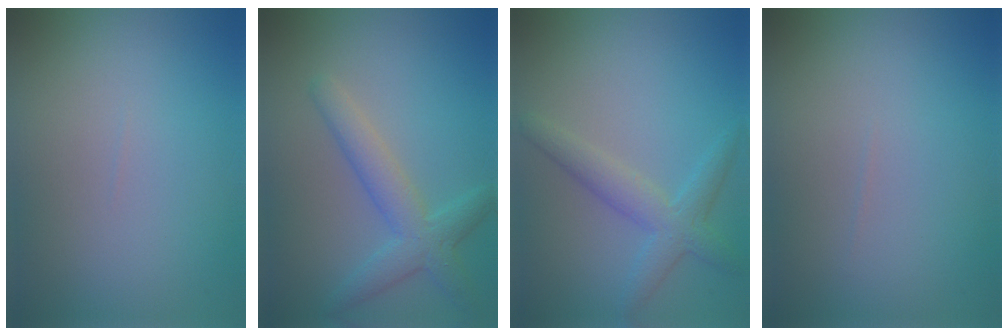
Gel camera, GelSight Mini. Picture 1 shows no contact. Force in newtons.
{"total": 3.7, "press": 3.7, "slide": 0.1}
{"total": 3.3, "press": 3.3, "slide": 0.1}
{"total": 0.0}